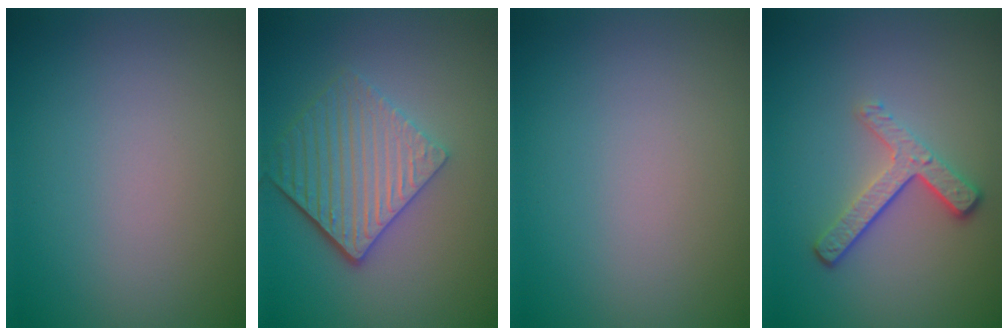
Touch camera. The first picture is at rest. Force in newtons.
{"total": 5.0, "press": 4.0, "slide": 3.0}
{"total": 0.0}
{"total": 3.4, "press": 2.5, "slide": 2.2}